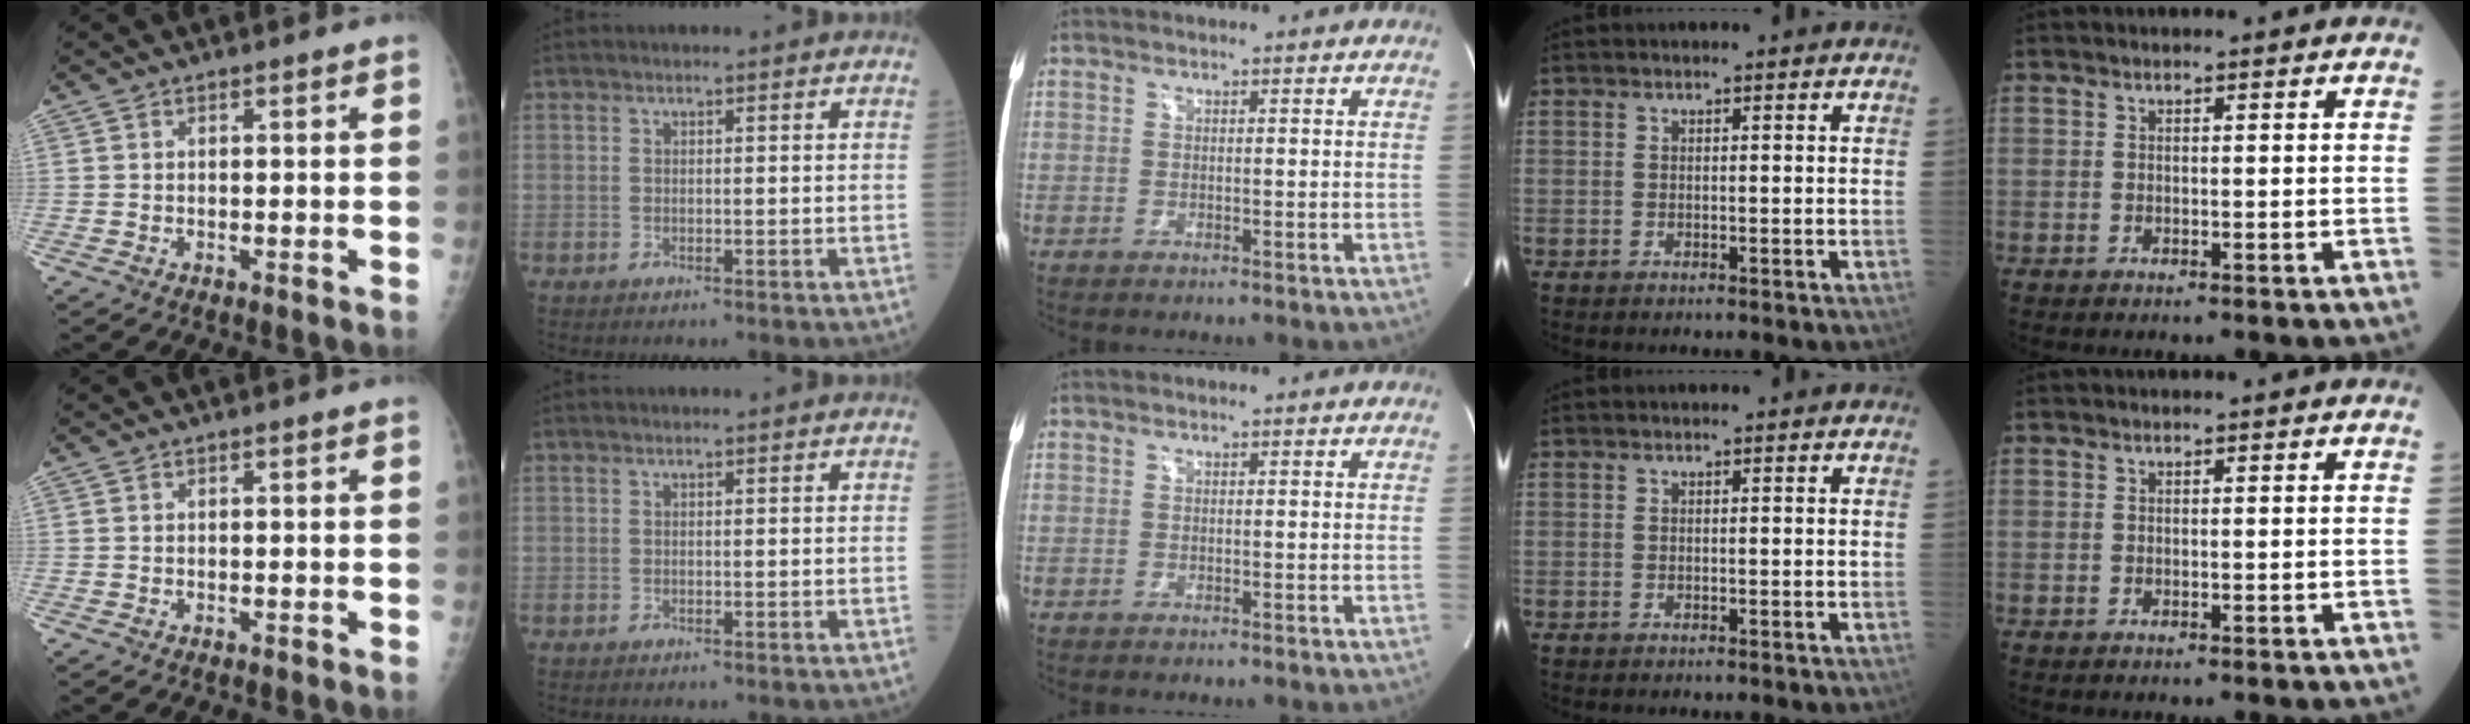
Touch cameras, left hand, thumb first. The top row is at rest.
{}